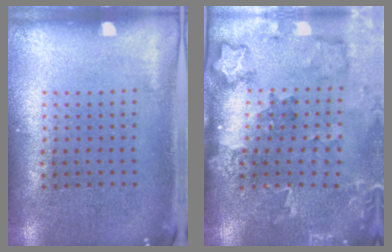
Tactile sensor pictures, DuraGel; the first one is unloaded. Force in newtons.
{"total": 1.8, "press": 1.7, "slide": 0.4}